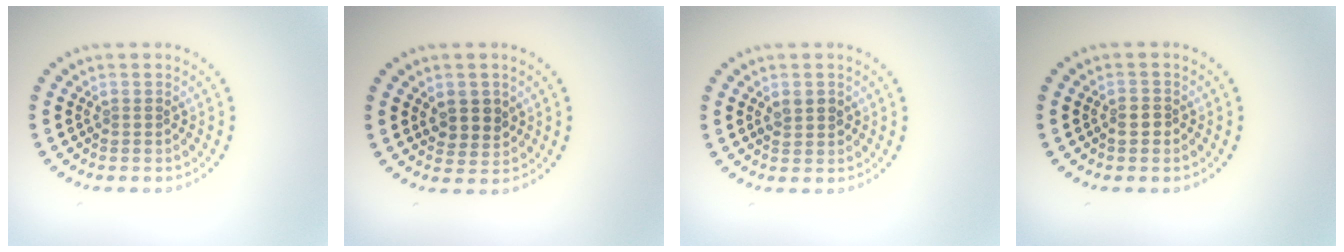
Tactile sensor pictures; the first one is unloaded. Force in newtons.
{"total": 2.4, "press": 2.3, "slide": 0.9}
{"total": 1.5, "press": 1.5, "slide": 0.1}
{"total": 1.3, "press": 1.2, "slide": 0.5}